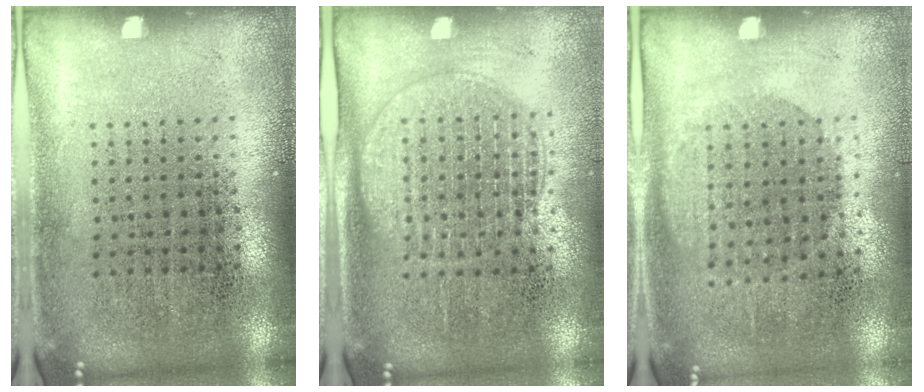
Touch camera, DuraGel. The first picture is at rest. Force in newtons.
{"total": 1.6, "press": 1.4, "slide": 0.8}
{"total": 1.0, "press": 0.9, "slide": 0.5}